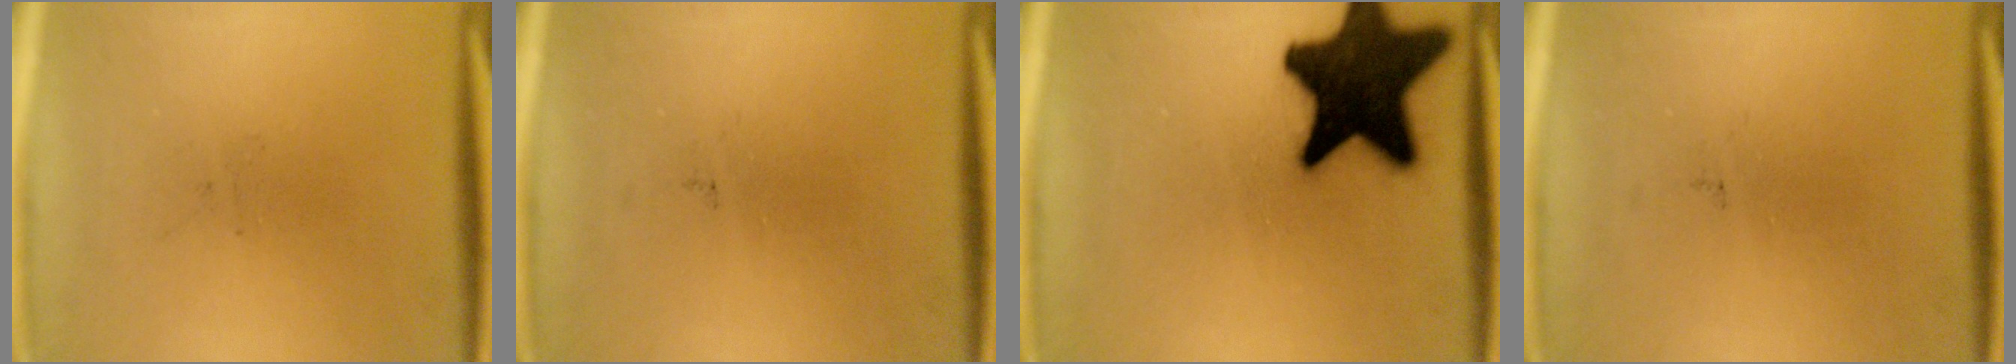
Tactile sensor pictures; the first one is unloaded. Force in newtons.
{"total": 0.0}
{"total": 19.8}
{"total": 0.0}